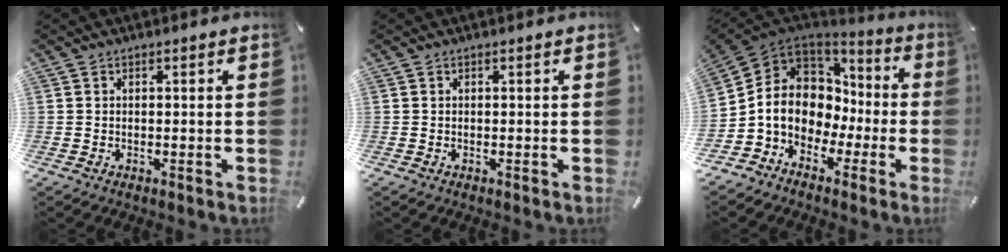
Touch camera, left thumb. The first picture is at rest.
{"total": 0.0}
{"total": 10.2, "force": [-1.6, 9.3, 3.9], "torque": [-0.119, -0.013, -0.027]}